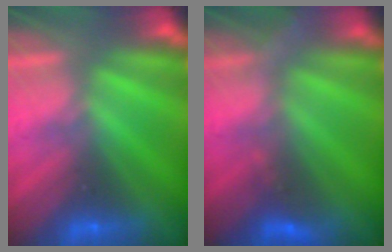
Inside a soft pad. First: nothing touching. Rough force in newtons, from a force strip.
{"total": 2.9}